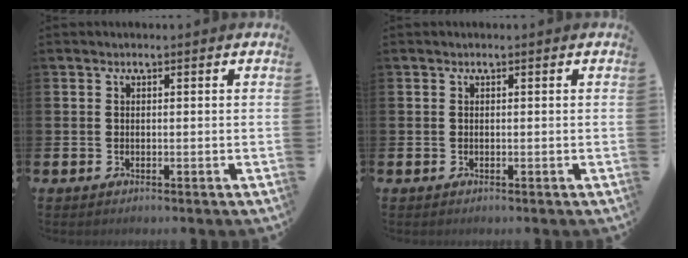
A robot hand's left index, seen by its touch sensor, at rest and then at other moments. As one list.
[{"total": 0.0}]